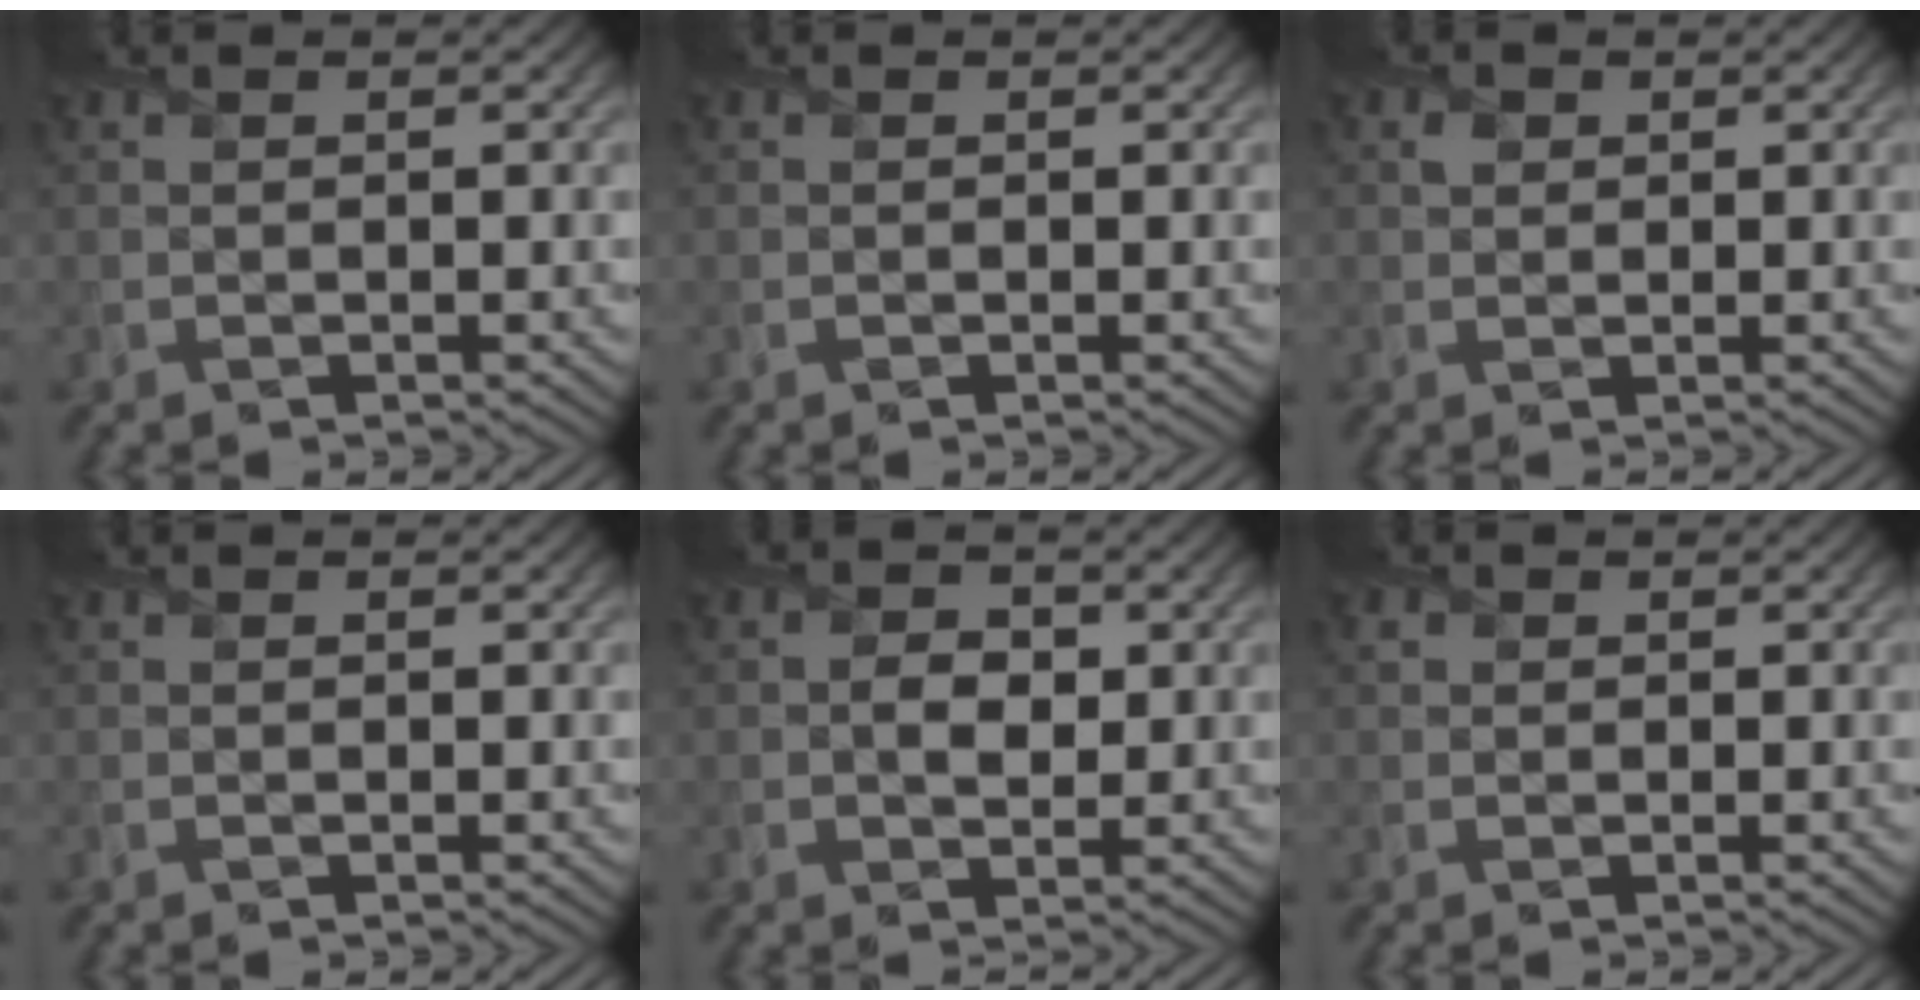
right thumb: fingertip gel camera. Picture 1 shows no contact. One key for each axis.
{"total": 0.0}
{"total": 1.1, "fx": 0.4, "fy": 1.0, "fz": 0.2, "tx": -0.001, "ty": -0.001, "tz": 0.005}
{"total": 0.0}
{"total": 2.6, "fx": 0.0, "fy": 2.0, "fz": 1.7, "tx": -0.029, "ty": -0.005, "tz": -0.004}
{"total": 0.8, "fx": 0.3, "fy": 0.7, "fz": 0.1, "tx": -0.001, "ty": 0.002, "tz": 0.004}